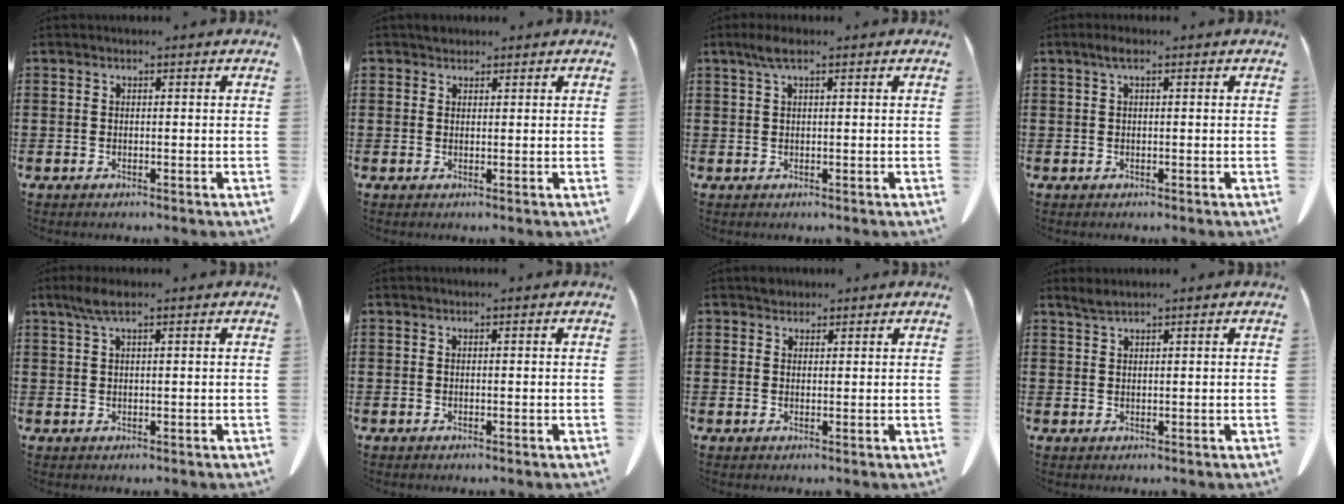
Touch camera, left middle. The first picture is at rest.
{"total": 1.2, "force": [1.0, 0.6, -0.1], "torque": [0.000, 0.003, 0.021]}
{"total": 2.2, "force": [1.0, 0.4, 2.0], "torque": [-0.042, 0.004, 0.016]}
{"total": 1.5, "force": [0.4, 0.3, 1.4], "torque": [-0.029, 0.004, 0.007]}
{"total": 2.6, "force": [1.4, 0.5, 2.1], "torque": [-0.045, 0.003, 0.025]}
{"total": 0.0}
{"total": 1.6, "force": [1.4, 0.7, 0.0], "torque": [-0.003, 0.003, 0.028]}
{"total": 1.5, "force": [1.2, 0.1, 0.8], "torque": [-0.018, 0.000, 0.023]}